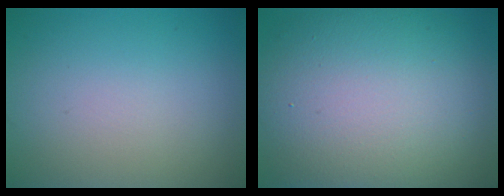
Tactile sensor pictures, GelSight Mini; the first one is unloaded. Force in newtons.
{"total": 14.2, "press": 14.2, "slide": 1.1}